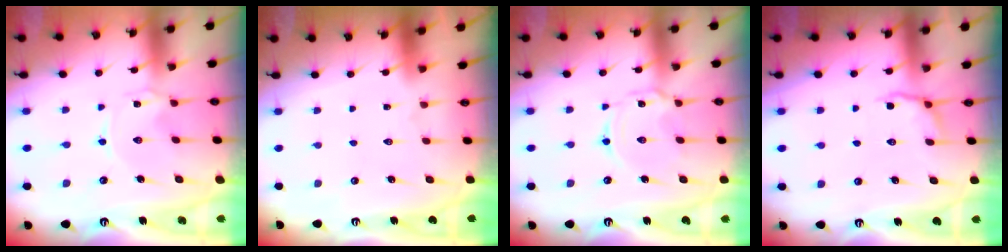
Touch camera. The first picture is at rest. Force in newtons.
{"total": 1.6, "press": 1.6, "slide": 0.1}
{"total": 3.2, "press": 3.2, "slide": 0.3}
{"total": 4.1, "press": 3.5, "slide": 2.1}